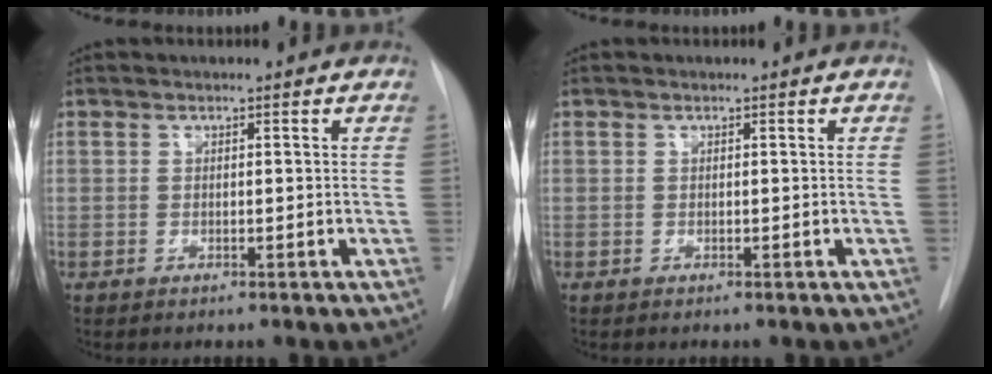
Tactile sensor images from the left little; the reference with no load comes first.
{"total": 0.0}